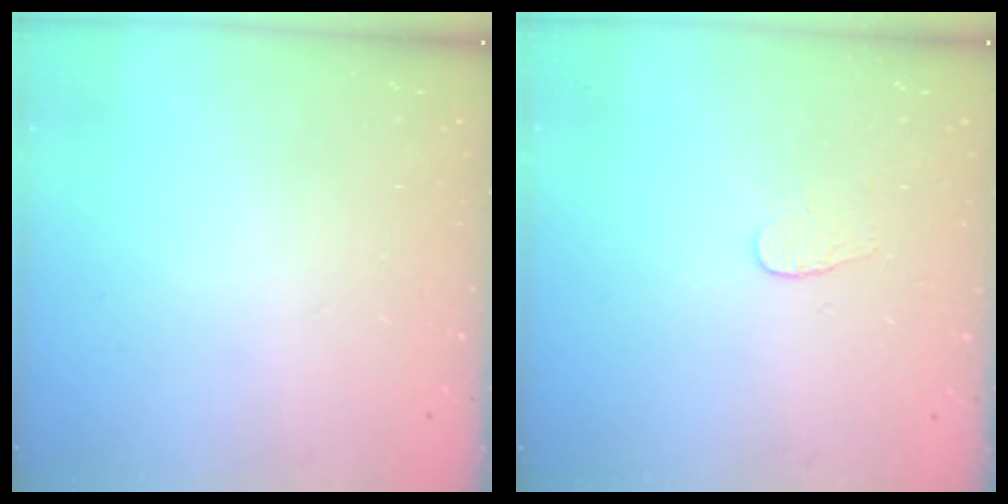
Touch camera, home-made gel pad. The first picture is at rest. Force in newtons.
{"total": 3.2, "press": 3.2, "slide": 0.3}